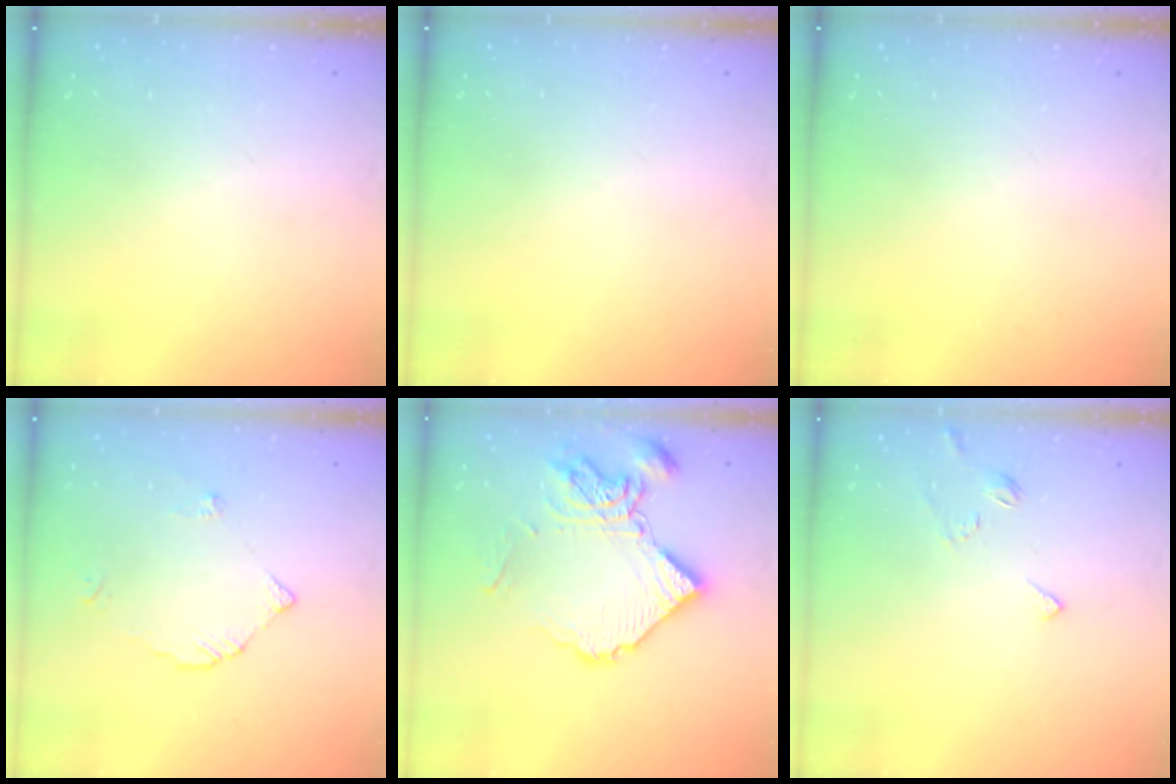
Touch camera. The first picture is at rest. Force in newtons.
{"total": 0.0}
{"total": 0.0}
{"total": 3.0, "press": 3.0, "slide": 0.2}
{"total": 14.8, "press": 14.7, "slide": 1.5}
{"total": 3.1, "press": 3.0, "slide": 0.6}